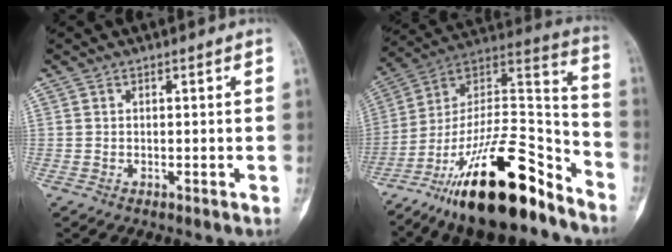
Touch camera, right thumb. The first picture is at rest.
{"total": 27.7, "force": [-18.7, 8.9, 18.3], "torque": [-0.273, 0.098, -0.314]}